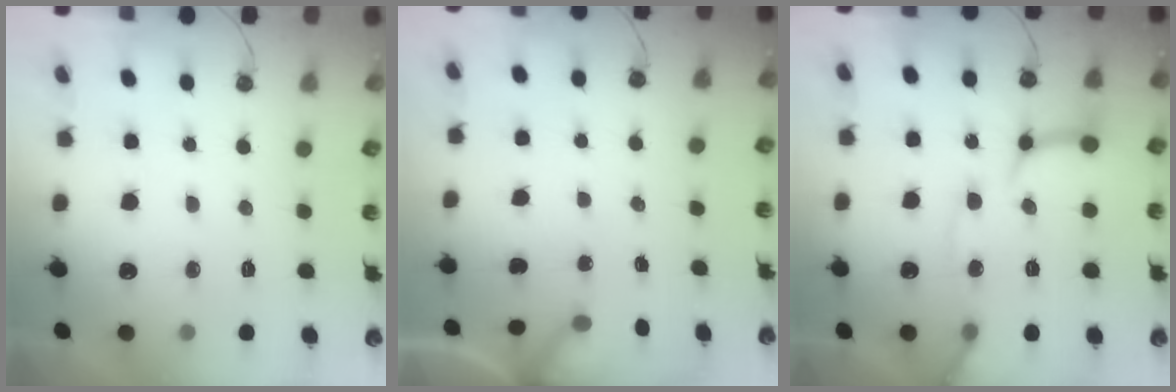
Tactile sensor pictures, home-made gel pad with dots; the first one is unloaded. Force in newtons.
{"total": 2.9, "press": 2.9, "slide": 0.3}
{"total": 16.6, "press": 16.4, "slide": 2.1}